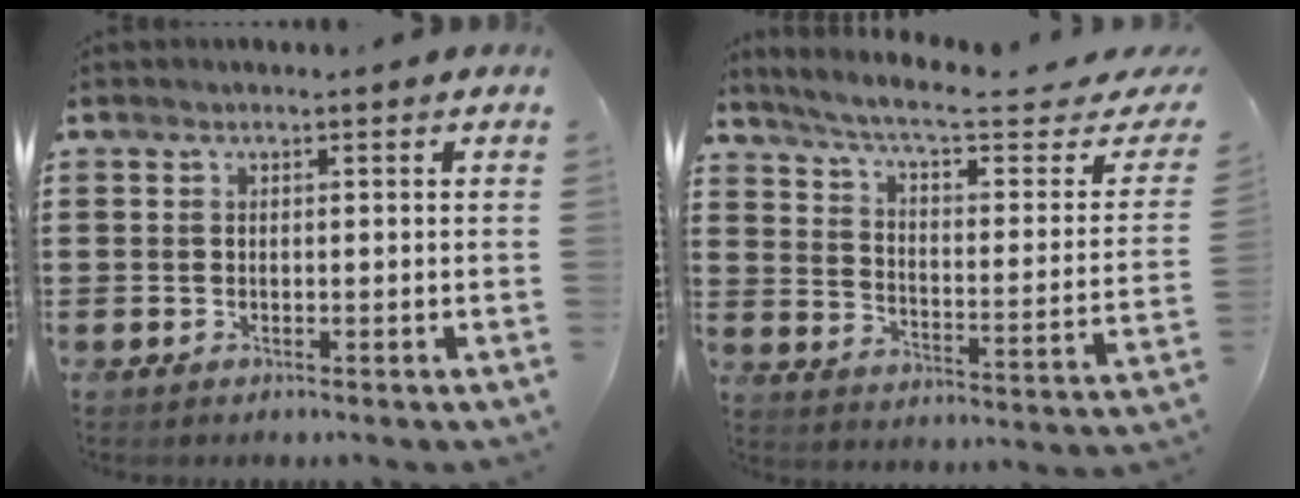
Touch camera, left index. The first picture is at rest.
{"total": 7.1, "force": [5.5, 0.6, 4.4], "torque": [-0.110, -0.037, 0.088]}